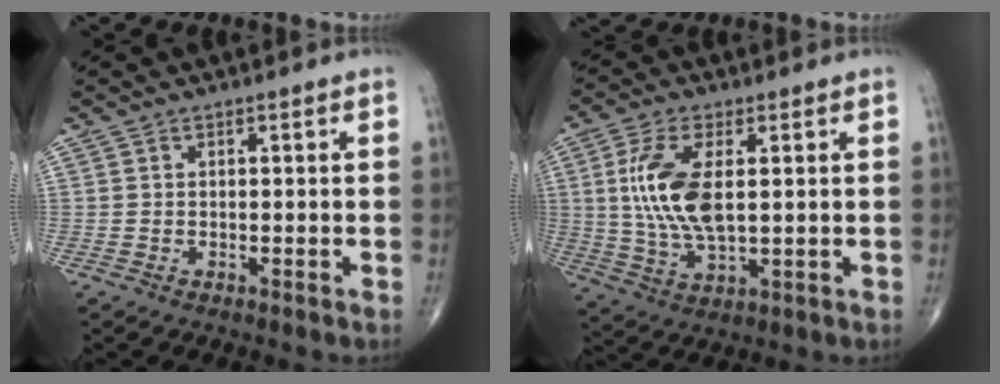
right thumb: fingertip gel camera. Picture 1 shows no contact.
{"total": 12.2, "force": [1.9, 5.5, 10.8], "torque": [-0.228, -0.009, 0.041]}